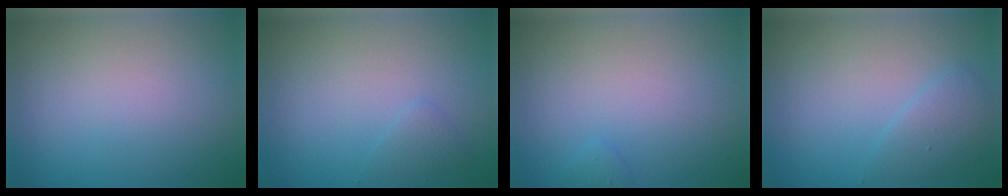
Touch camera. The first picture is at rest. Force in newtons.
{"total": 1.0, "press": 1.0, "slide": 0.1}
{"total": 0.6, "press": 0.6, "slide": 0.0}
{"total": 1.9, "press": 1.9, "slide": 0.2}